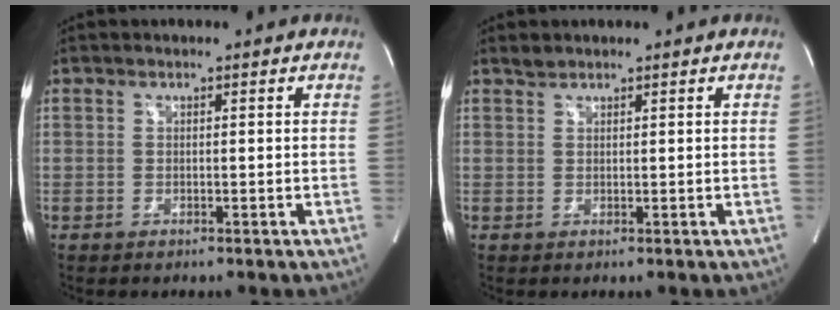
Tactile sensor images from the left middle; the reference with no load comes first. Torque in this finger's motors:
{"motor_torque": [0.14, 0.08, -0.08, -0.01]}